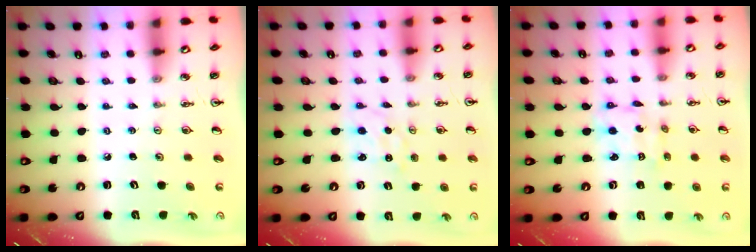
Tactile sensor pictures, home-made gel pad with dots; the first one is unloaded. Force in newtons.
{"total": 0.6, "press": 0.6, "slide": 0.1}
{"total": 4.3, "press": 4.3, "slide": 0.2}